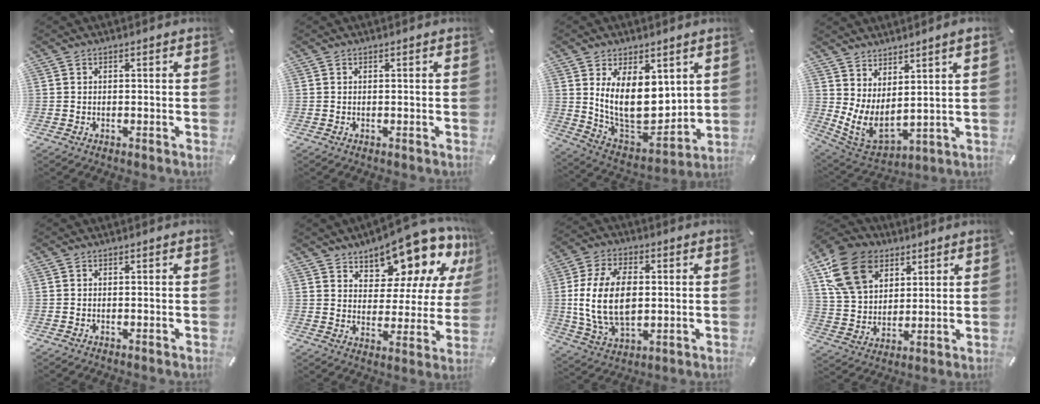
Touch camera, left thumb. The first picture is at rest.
{"total": 0.0}
{"total": 16.5, "force": [4.4, 10.6, 11.9], "torque": [-0.211, -0.052, 0.085]}
{"total": 5.7, "force": [2.4, 3.0, 4.2], "torque": [-0.090, -0.044, 0.053]}
{"total": 0.0}
{"total": 14.3, "force": [12.1, 6.1, 4.4], "torque": [-0.064, -0.110, 0.210]}
{"total": 15.9, "force": [0.9, 10.4, 12.0], "torque": [-0.261, 0.006, 0.017]}
{"total": 16.1, "force": [7.6, 11.7, 8.0], "torque": [-0.179, -0.020, 0.146]}